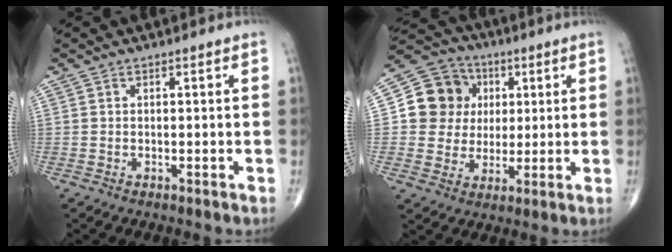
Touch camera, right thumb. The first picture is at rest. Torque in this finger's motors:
{"motor_torque": [-0.60, 0.76, 0.34, -0.15, 0.05]}